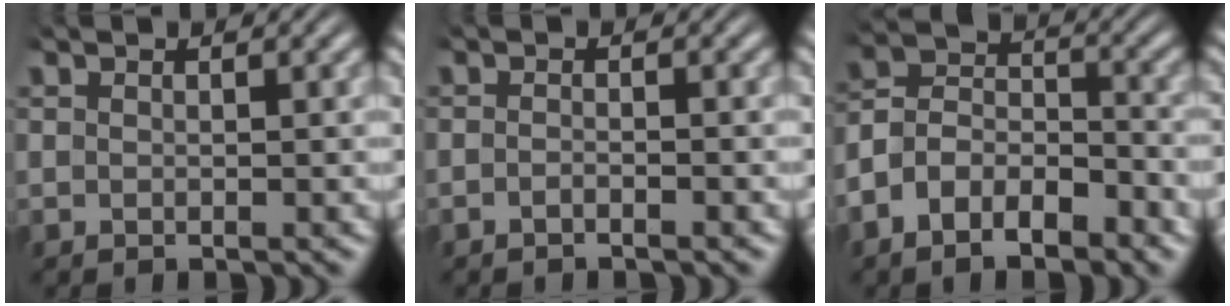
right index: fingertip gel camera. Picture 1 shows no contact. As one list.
[{"total": 1.1, "force": [-1.0, 0.2, 0.3], "torque": [-0.010, -0.001, -0.022]}, {"total": 8.2, "force": [-3.1, 6.8, 3.4], "torque": [-0.080, -0.017, -0.070]}]